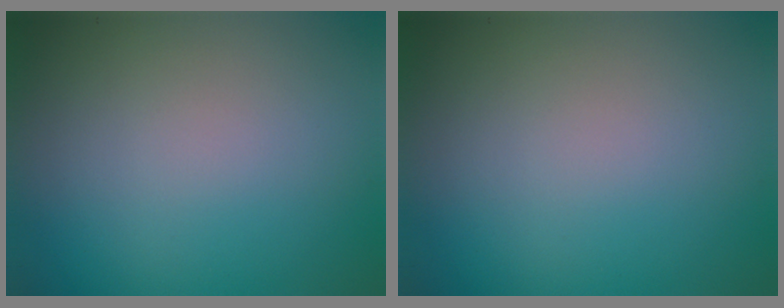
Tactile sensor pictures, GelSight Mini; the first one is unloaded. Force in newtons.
{"total": 0.0}